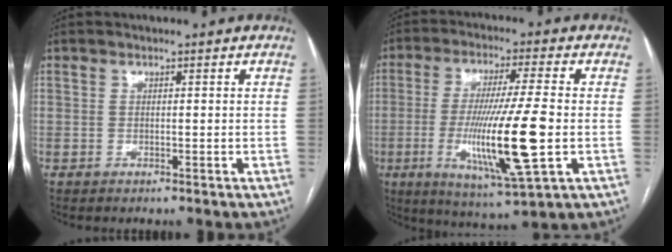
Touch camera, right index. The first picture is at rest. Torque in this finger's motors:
{"motor_torque": [1.39, -0.75, 0.51, 0.21]}